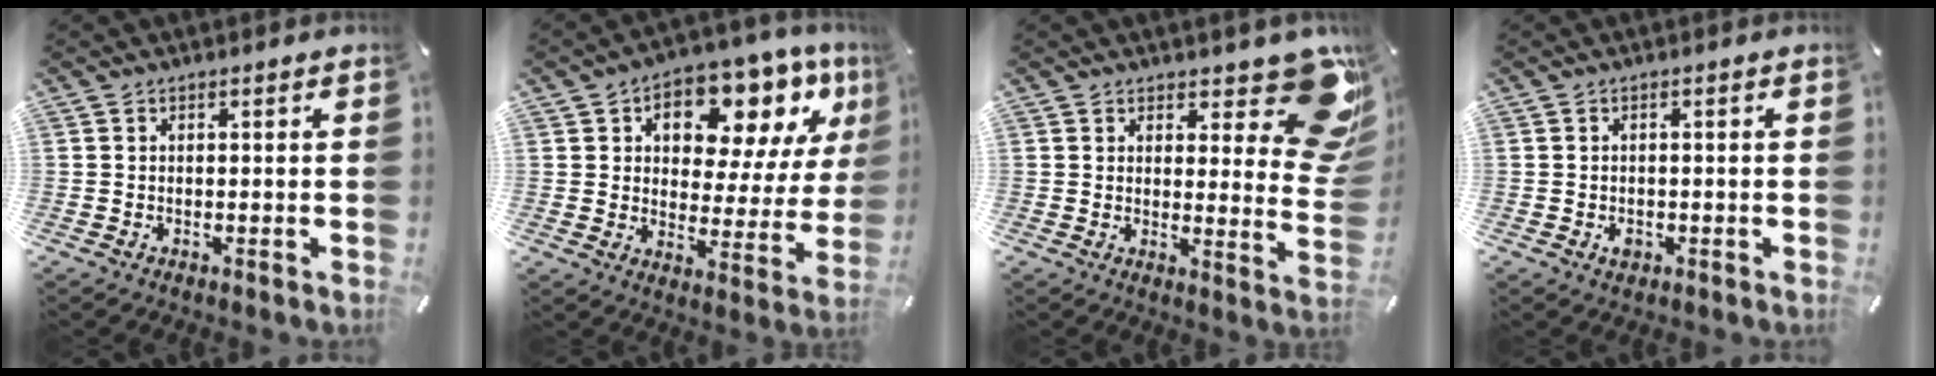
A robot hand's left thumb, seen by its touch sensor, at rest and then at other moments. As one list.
[{"total": 13.5, "force": [8.1, 8.0, 7.1], "torque": [-0.099, -0.062, 0.136]}, {"total": 15.9, "force": [9.5, 6.7, 10.9], "torque": [-0.118, -0.083, 0.163]}, {"total": 2.2, "force": [-0.8, 1.7, 1.2], "torque": [-0.022, 0.003, -0.014]}]